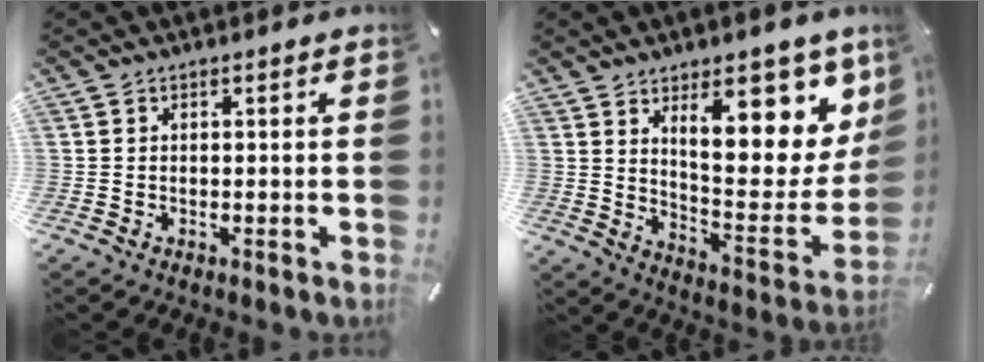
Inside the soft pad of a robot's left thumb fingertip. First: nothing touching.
{"total": 18.4, "force": [10.3, 7.9, 13.0], "torque": [-0.169, -0.070, 0.167]}